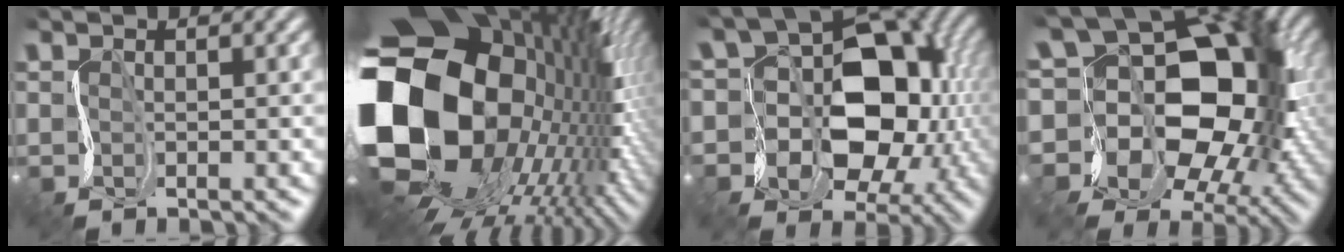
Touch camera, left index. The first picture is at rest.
{"total": 21.1, "force": [-1.8, 16.0, 13.7], "torque": [-0.292, -0.034, -0.023]}
{"total": 11.3, "force": [-1.4, 8.4, 7.3], "torque": [-0.074, 0.000, -0.020]}
{"total": 15.5, "force": [-0.6, 11.7, 10.2], "torque": [-0.125, 0.010, -0.014]}